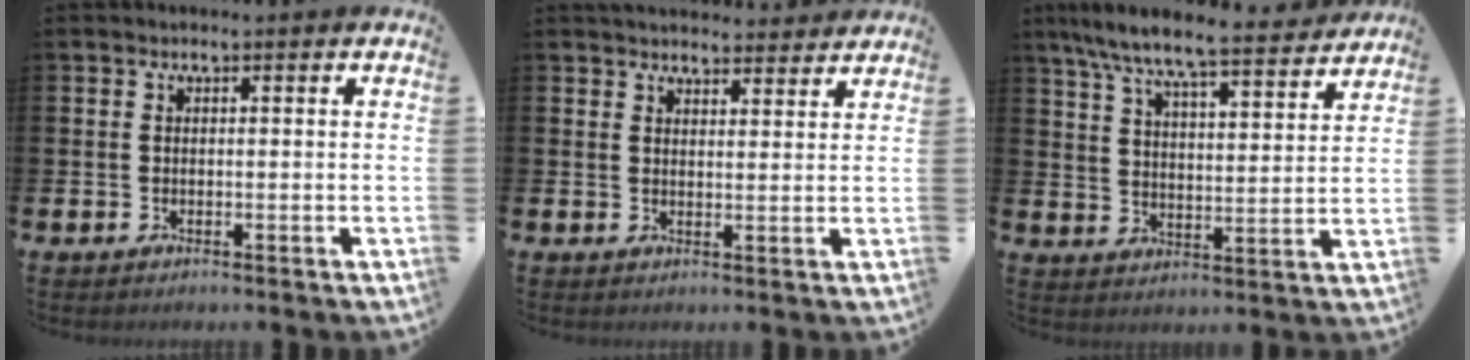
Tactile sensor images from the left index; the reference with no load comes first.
{"total": 3.5, "force": [3.4, 0.6, 0.1], "torque": [0.005, -0.021, 0.060]}
{"total": 8.2, "force": [7.6, 0.6, 3.1], "torque": [-0.087, -0.054, 0.130]}